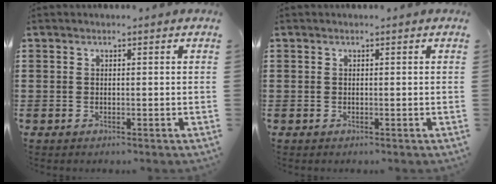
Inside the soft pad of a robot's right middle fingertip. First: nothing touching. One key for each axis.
{"total": 0.0}